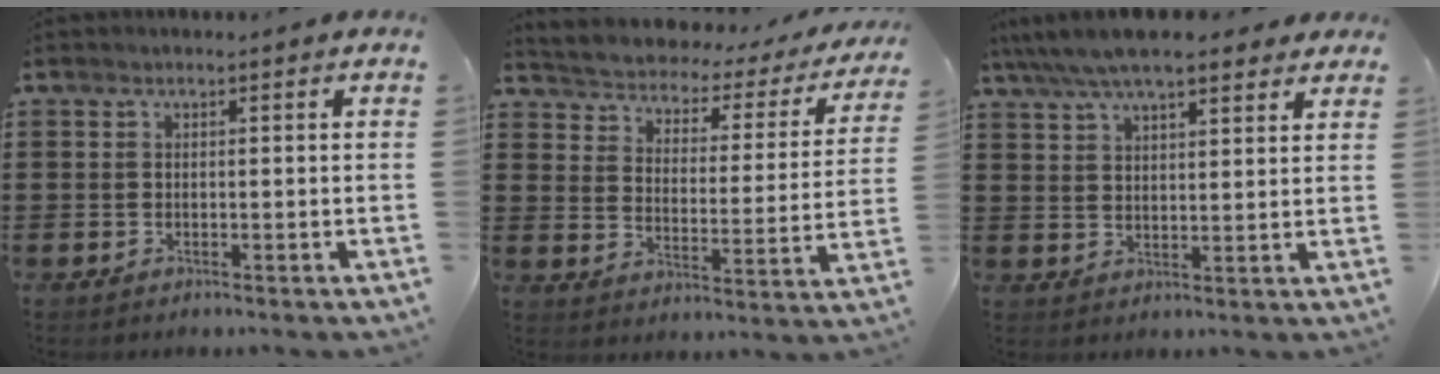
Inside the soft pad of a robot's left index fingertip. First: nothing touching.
{"total": 1.8, "force": [1.6, 0.8, 0.1], "torque": [-0.021, -0.024, 0.014]}
{"total": 6.7, "force": [5.7, 1.5, 3.1], "torque": [-0.079, -0.010, 0.103]}